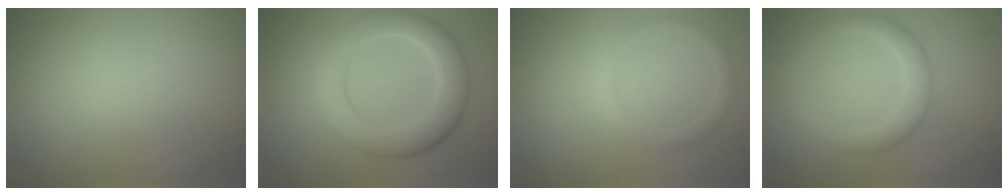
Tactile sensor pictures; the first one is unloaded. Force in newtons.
{"total": 5.7, "press": 5.6, "slide": 0.5}
{"total": 1.2, "press": 1.2, "slide": 0.1}
{"total": 2.8, "press": 2.8, "slide": 0.2}